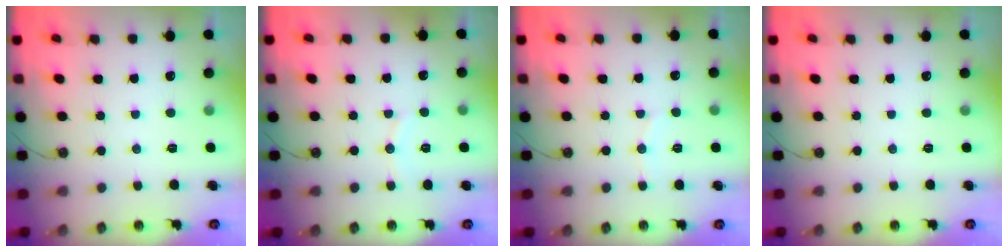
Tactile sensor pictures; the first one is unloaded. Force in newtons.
{"total": 5.2, "press": 5.2, "slide": 0.1}
{"total": 4.8, "press": 4.8, "slide": 0.5}
{"total": 0.0}